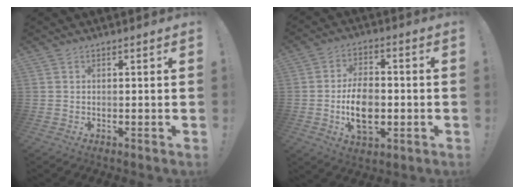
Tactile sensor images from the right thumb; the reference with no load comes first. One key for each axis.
{"total": 12.1, "fx": -2.0, "fy": 7.9, "fz": 9.0, "tx": -0.154, "ty": 0.001, "tz": -0.037}